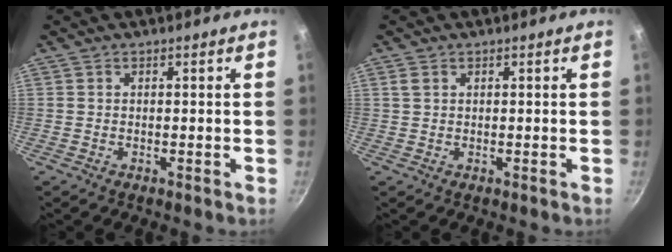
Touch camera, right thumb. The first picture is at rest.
{"total": 1.3, "force": [0.6, 0.9, 0.8], "torque": [-0.015, 0.002, 0.011]}